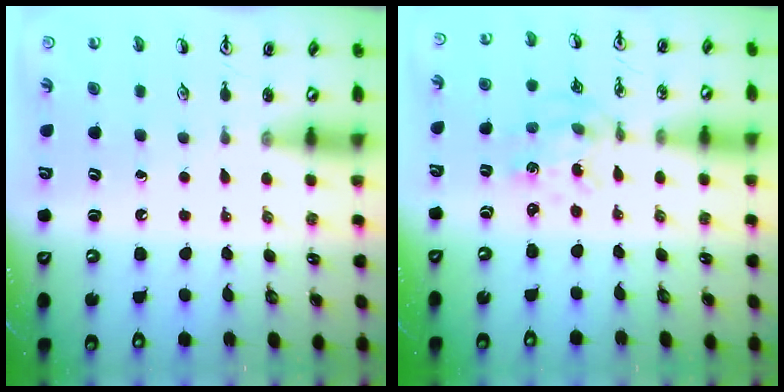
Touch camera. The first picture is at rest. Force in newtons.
{"total": 1.5, "press": 1.4, "slide": 0.5}